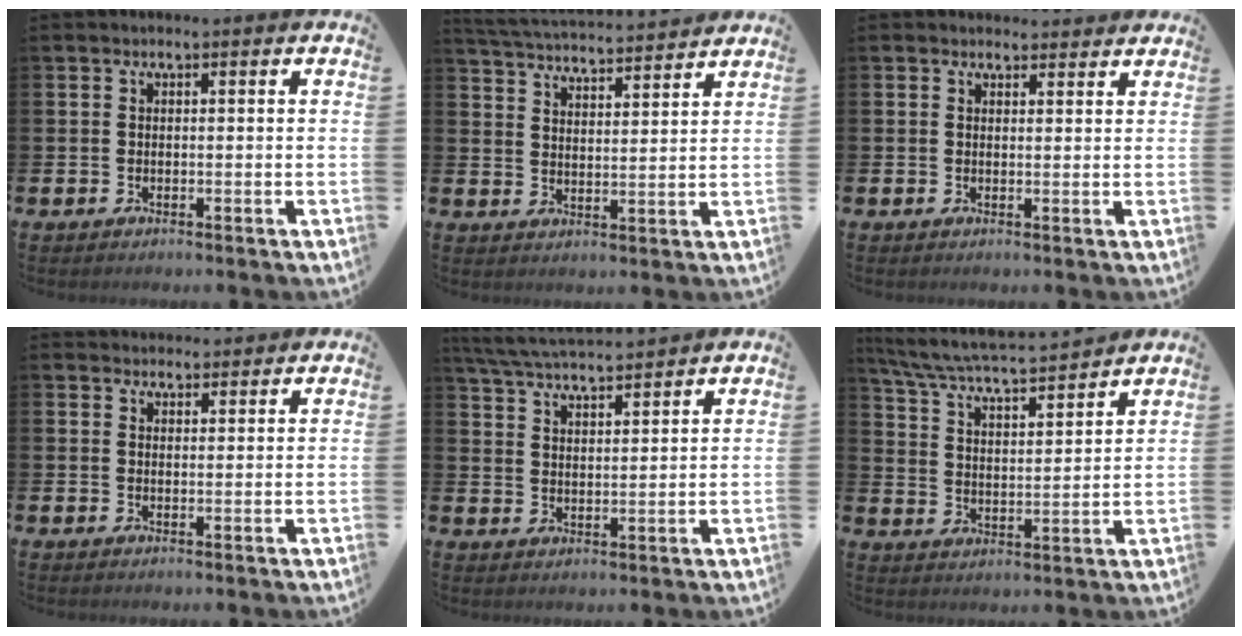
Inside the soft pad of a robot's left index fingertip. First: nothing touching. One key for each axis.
{"total": 4.4, "fx": 4.4, "fy": 0.2, "fz": 0.3, "tx": -0.032, "ty": -0.034, "tz": 0.077}
{"total": 1.8, "fx": 1.7, "fy": 0.6, "fz": -0.1, "tx": 0.005, "ty": -0.005, "tz": 0.030}
{"total": 2.5, "fx": 2.4, "fy": 0.7, "fz": -0.2, "tx": 0.006, "ty": -0.010, "tz": 0.042}
{"total": 5.5, "fx": 5.4, "fy": 0.2, "fz": 1.2, "tx": -0.050, "ty": -0.029, "tz": 0.096}
{"total": 6.2, "fx": 6.0, "fy": 0.3, "fz": 1.7, "tx": -0.068, "ty": -0.045, "tz": 0.100}